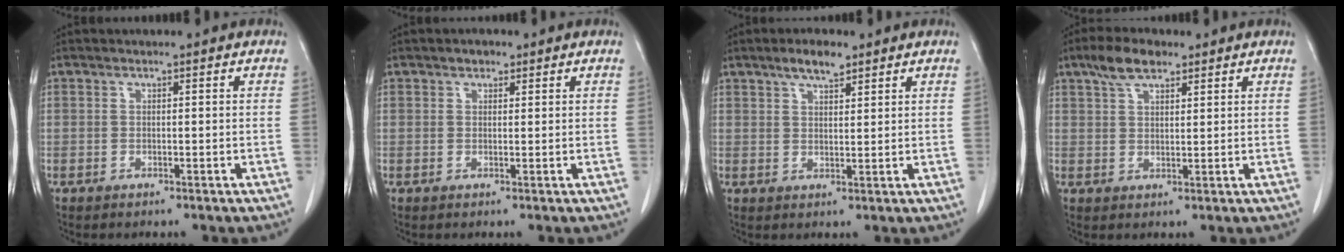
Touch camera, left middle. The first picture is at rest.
{"total": 1.3, "force": [0.9, 0.8, 0.5], "torque": [-0.009, 0.000, 0.013]}
{"total": 4.2, "force": [3.1, 1.2, 2.6], "torque": [-0.050, 0.004, 0.054]}
{"total": 5.5, "force": [3.8, 2.2, 3.3], "torque": [-0.067, 0.012, 0.073]}